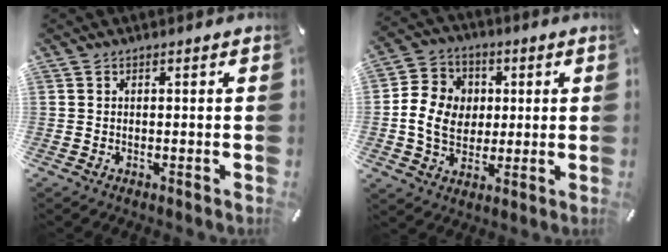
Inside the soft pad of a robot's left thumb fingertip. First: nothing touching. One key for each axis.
{"total": 10.3, "fx": 0.1, "fy": 9.2, "fz": 4.6, "tx": -0.107, "ty": 0.016, "tz": 0.005}